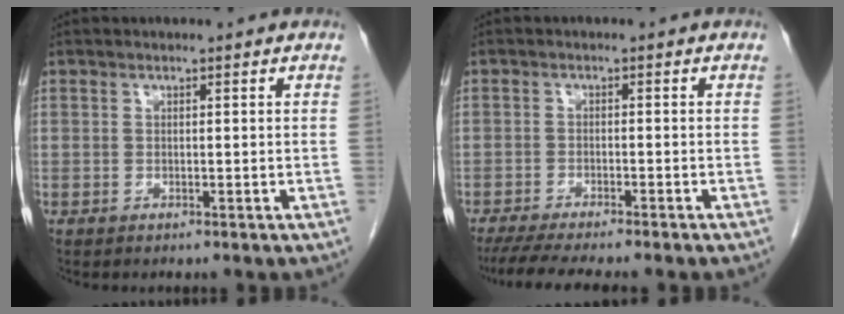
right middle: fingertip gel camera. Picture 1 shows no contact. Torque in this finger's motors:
{"motor_torque": [1.13, -1.01, 0.13, 0.06]}